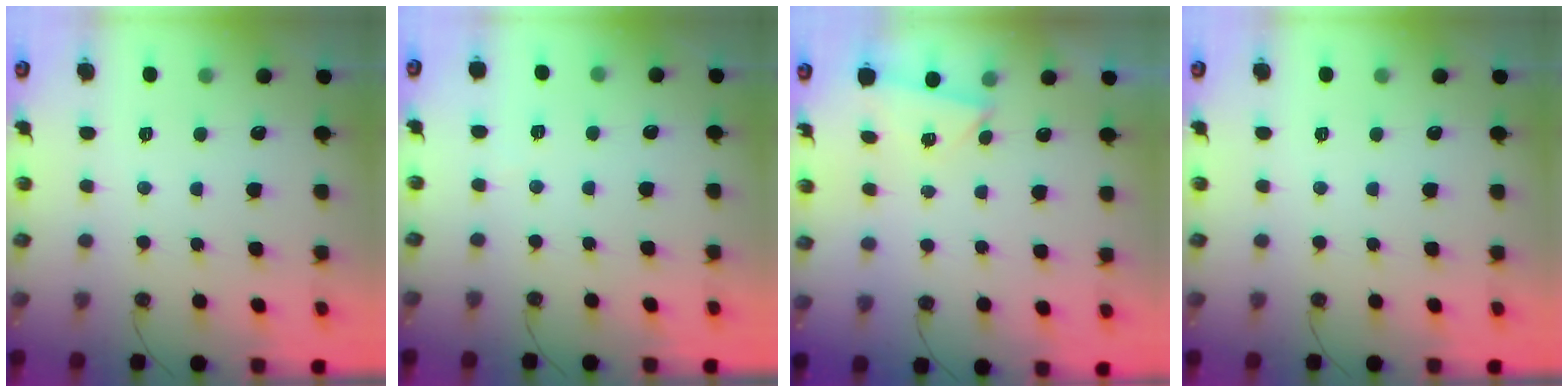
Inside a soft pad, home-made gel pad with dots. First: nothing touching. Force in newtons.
{"total": 3.3, "press": 2.5, "slide": 2.2}
{"total": 2.6, "press": 2.6, "slide": 0.3}
{"total": 0.0}